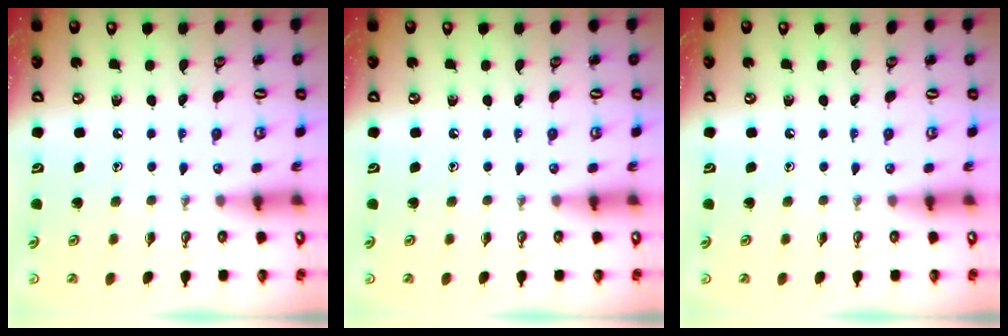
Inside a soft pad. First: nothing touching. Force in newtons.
{"total": 0.0}
{"total": 0.0}